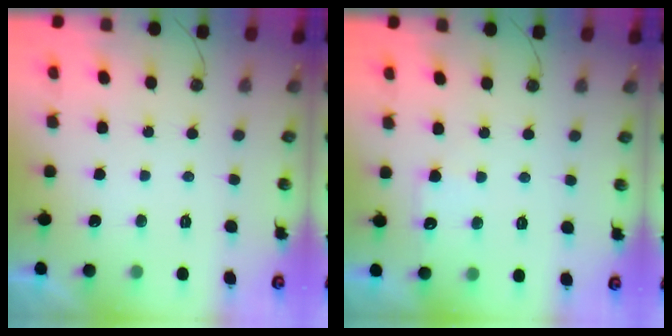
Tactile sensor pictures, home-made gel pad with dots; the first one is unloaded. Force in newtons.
{"total": 5.0, "press": 5.0, "slide": 0.6}